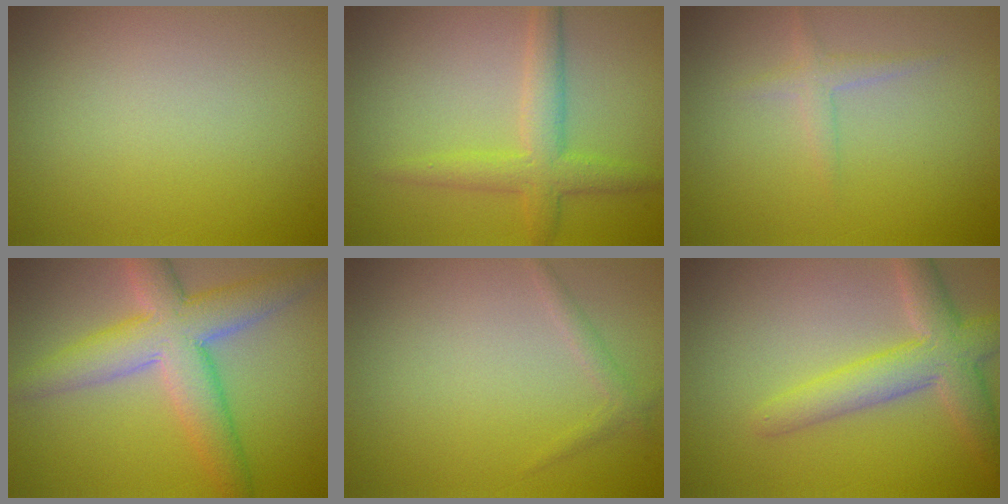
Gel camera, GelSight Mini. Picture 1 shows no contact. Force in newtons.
{"total": 3.5, "press": 3.5, "slide": 0.1}
{"total": 1.3, "press": 1.3, "slide": 0.1}
{"total": 6.9, "press": 6.9, "slide": 0.4}
{"total": 1.1, "press": 1.1, "slide": 0.1}
{"total": 4.8, "press": 4.8, "slide": 0.2}